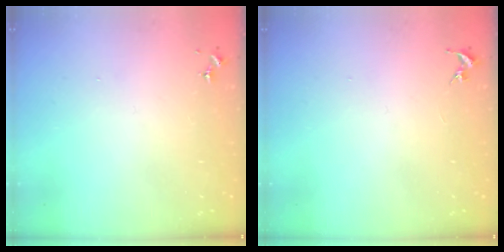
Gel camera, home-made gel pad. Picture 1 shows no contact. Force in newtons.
{"total": 0.0}